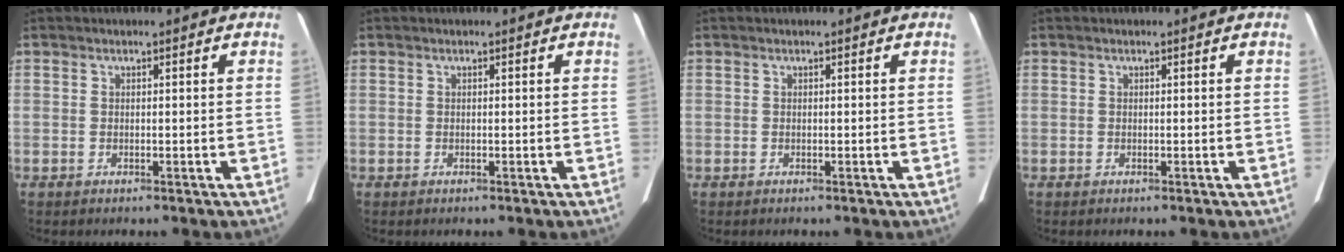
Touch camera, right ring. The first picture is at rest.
{"total": 0.0}
{"total": 0.0}
{"total": 0.0}